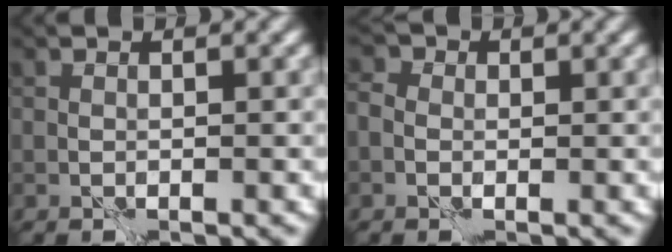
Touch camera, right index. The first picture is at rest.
{"total": 2.1, "force": [0.2, 1.9, 1.0], "torque": [-0.008, 0.009, -0.015]}